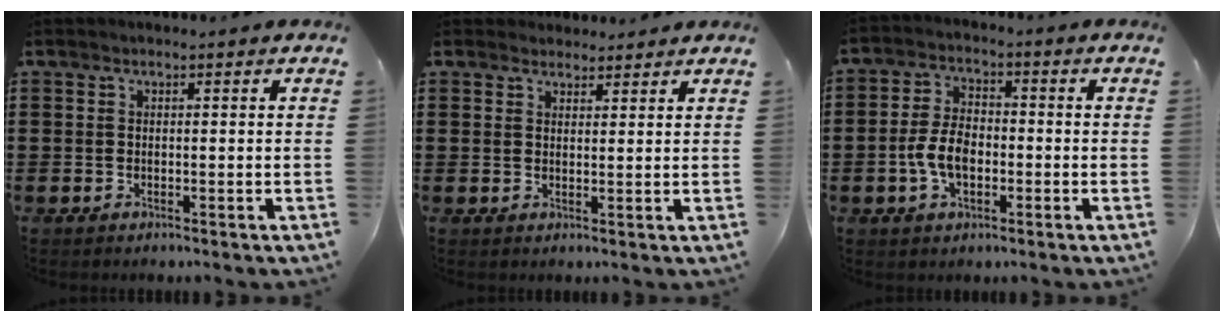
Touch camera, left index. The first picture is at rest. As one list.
[{"total": 2.4, "force": [2.3, 0.7, 0.0], "torque": [-0.007, 0.001, 0.045]}, {"total": 6.2, "force": [-1.5, 3.4, 5.0], "torque": [-0.115, 0.001, -0.033]}]